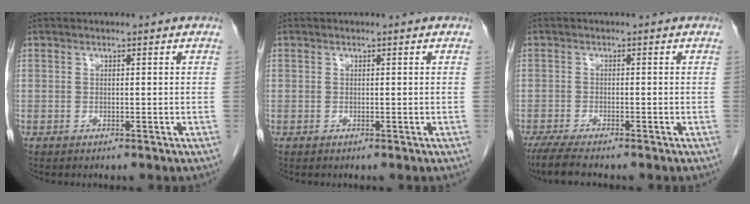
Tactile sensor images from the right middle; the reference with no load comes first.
{"total": 0.0}
{"total": 4.9, "force": [-4.0, 0.3, 2.8], "torque": [-0.056, -0.015, -0.068]}